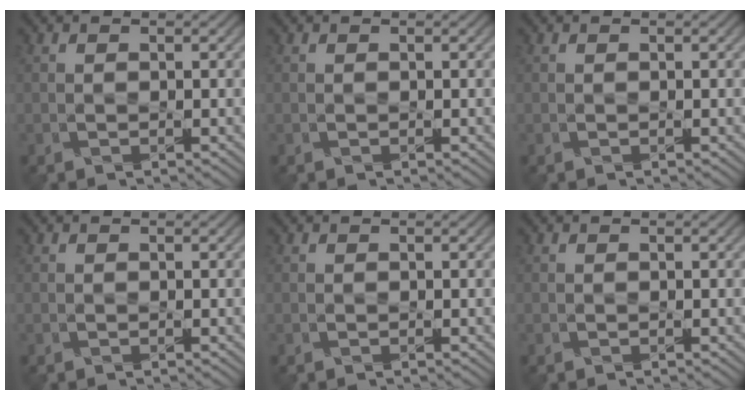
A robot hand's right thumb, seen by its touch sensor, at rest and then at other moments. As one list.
[{"total": 0.0}, {"total": 0.0}, {"total": 0.0}, {"total": 0.0}, {"total": 0.0}]